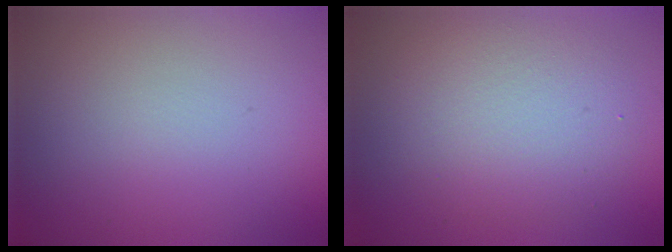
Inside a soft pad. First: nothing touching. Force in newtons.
{"total": 5.8, "press": 5.8, "slide": 0.2}